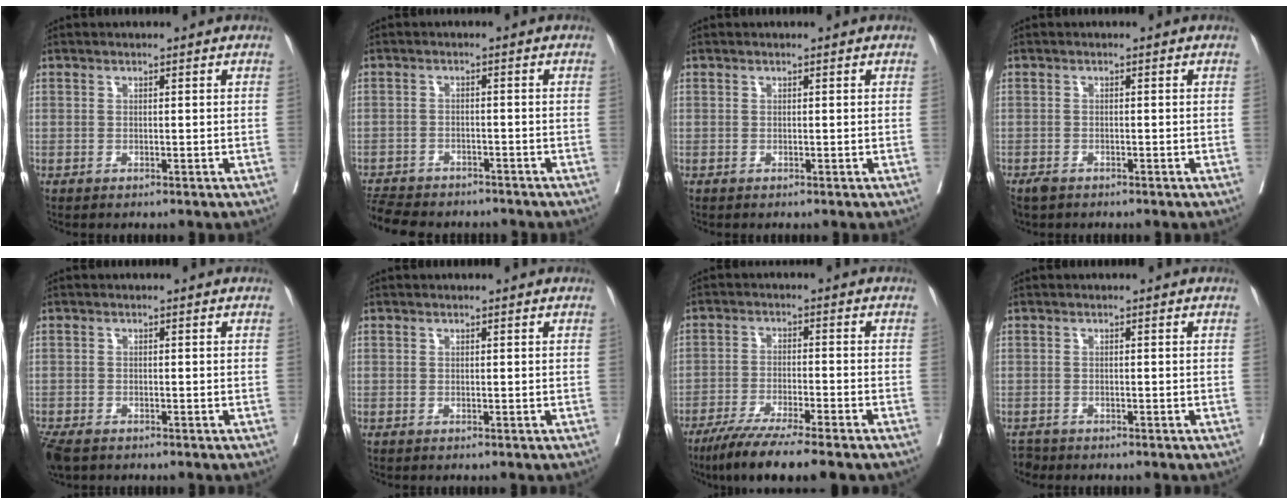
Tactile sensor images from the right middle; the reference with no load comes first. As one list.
[{"total": 11.3, "force": [-10.0, 3.6, 3.9], "torque": [-0.085, -0.005, -0.142]}, {"total": 0.0}, {"total": 1.4, "force": [-1.1, 0.7, 0.5], "torque": [-0.012, -0.001, -0.017]}, {"total": 5.5, "force": [-3.9, 2.7, 2.8], "torque": [-0.063, -0.012, -0.066]}, {"total": 0.0}, {"total": 10.0, "force": [-7.8, -0.1, 6.2], "torque": [-0.097, -0.026, -0.130]}, {"total": 1.4, "force": [-1.3, 0.5, -0.2], "torque": [0.004, -0.003, -0.022]}]